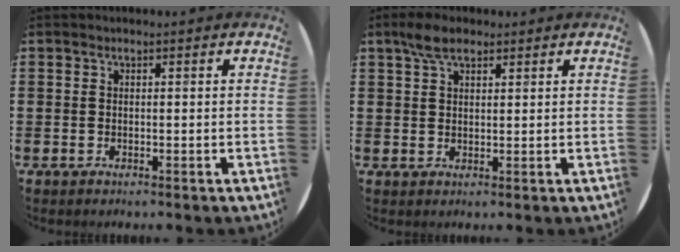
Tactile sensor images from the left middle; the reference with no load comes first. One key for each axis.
{"total": 4.1, "fx": 2.9, "fy": 1.8, "fz": 2.3, "tx": -0.042, "ty": 0.005, "tz": 0.050}